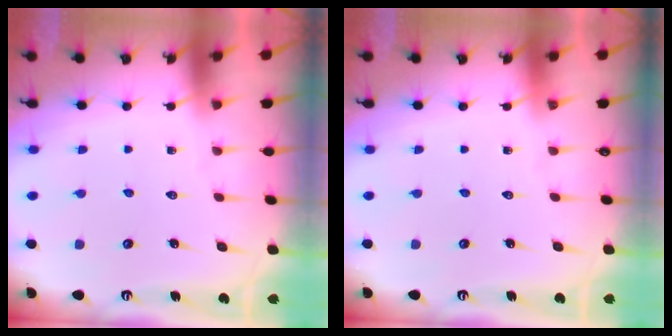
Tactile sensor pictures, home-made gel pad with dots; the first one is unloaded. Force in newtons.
{"total": 0.0}